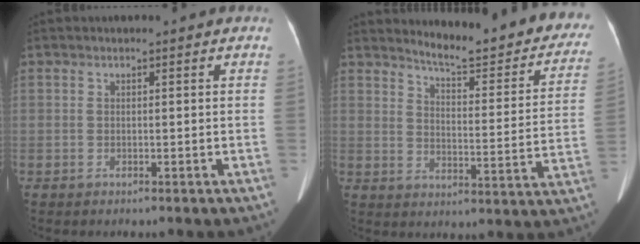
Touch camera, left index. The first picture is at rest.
{"total": 19.6, "force": [17.7, 3.2, 7.8], "torque": [-0.085, -0.072, 0.208]}